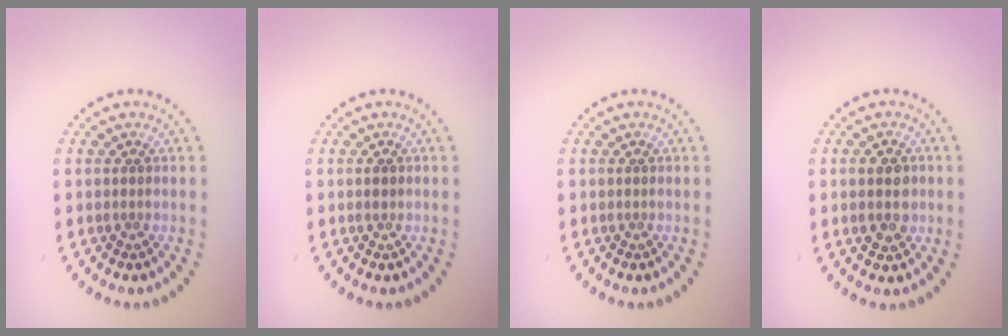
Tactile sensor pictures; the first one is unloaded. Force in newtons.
{"total": 0.8, "press": 0.8, "slide": 0.1}
{"total": 0.0}
{"total": 3.0, "press": 3.0, "slide": 0.1}